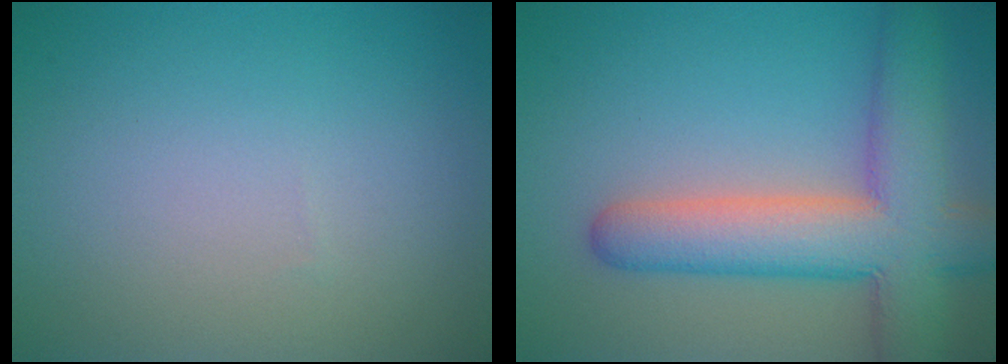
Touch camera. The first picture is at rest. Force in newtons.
{"total": 8.8, "press": 8.8, "slide": 0.4}